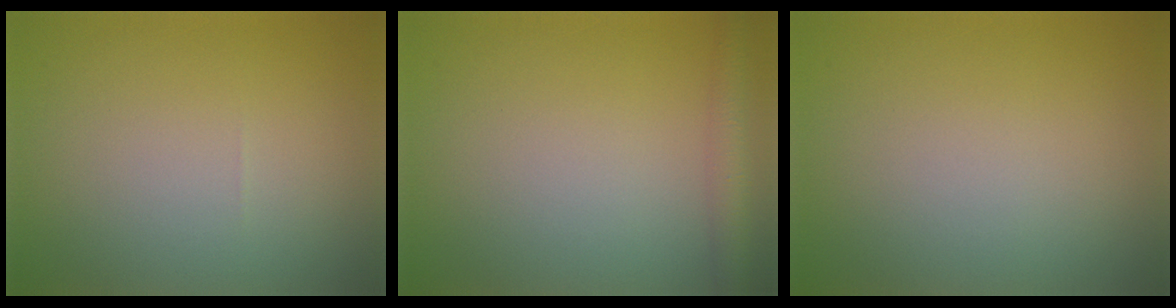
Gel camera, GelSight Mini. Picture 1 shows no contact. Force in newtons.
{"total": 2.7, "press": 2.7, "slide": 0.2}
{"total": 0.0}